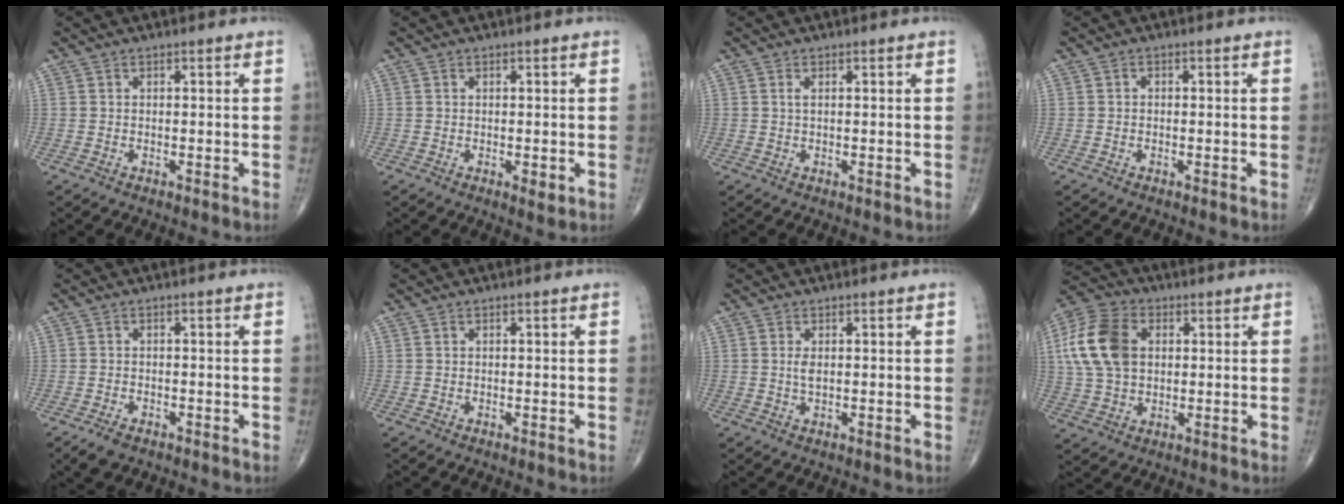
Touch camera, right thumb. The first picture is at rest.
{"total": 1.8, "force": [-0.2, 0.8, 1.6], "torque": [-0.022, -0.006, -0.001]}
{"total": 0.9, "force": [0.3, 0.3, 0.8], "torque": [-0.021, 0.001, 0.005]}
{"total": 0.7, "force": [0.0, 0.6, 0.4], "torque": [-0.003, 0.003, -0.003]}
{"total": 3.0, "force": [-1.9, 1.5, 1.7], "torque": [-0.034, -0.002, -0.031]}
{"total": 0.0}
{"total": 1.9, "force": [0.3, 0.9, 1.6], "torque": [-0.034, -0.001, 0.007]}
{"total": 14.6, "force": [2.7, 10.0, 10.3], "torque": [-0.198, 0.010, 0.046]}